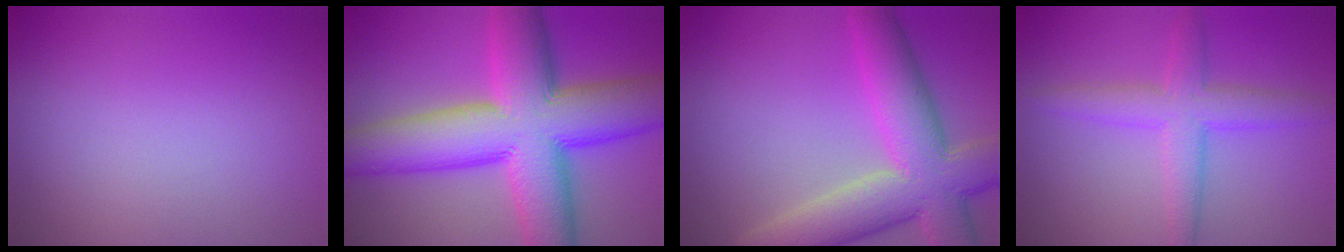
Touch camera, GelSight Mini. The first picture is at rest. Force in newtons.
{"total": 14.2, "press": 14.2, "slide": 0.2}
{"total": 9.2, "press": 9.2, "slide": 0.8}
{"total": 4.1, "press": 4.1, "slide": 0.1}